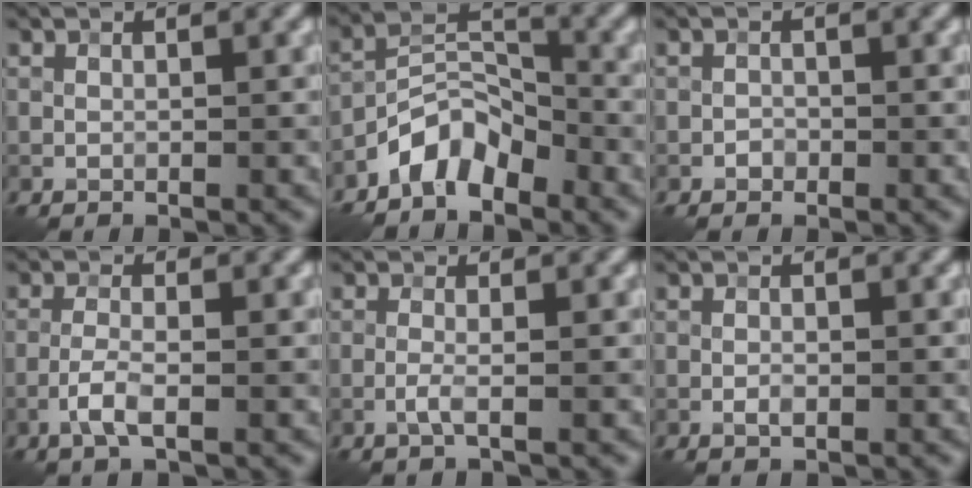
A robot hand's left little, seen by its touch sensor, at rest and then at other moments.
{"total": 4.8, "force": [-3.5, 2.3, 2.3], "torque": [-0.031, 0.015, -0.077]}
{"total": 0.8, "force": [-0.4, 0.6, 0.2], "torque": [0.002, -0.001, -0.008]}
{"total": 2.5, "force": [-1.1, 0.7, 2.1], "torque": [-0.048, 0.004, -0.028]}
{"total": 1.4, "force": [-0.5, 0.2, 1.3], "torque": [-0.026, 0.002, -0.014]}
{"total": 0.9, "force": [-0.3, 0.5, 0.7], "torque": [-0.013, 0.000, -0.007]}